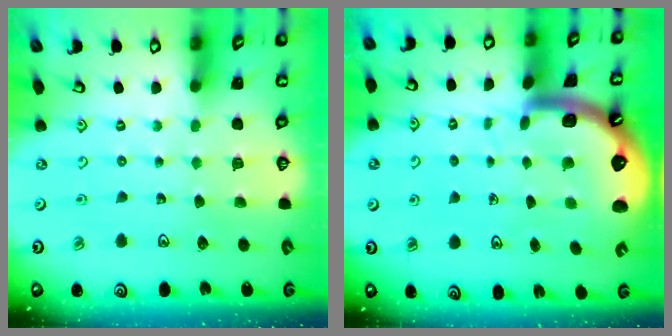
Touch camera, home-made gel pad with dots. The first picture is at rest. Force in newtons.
{"total": 4.6, "press": 4.5, "slide": 0.6}